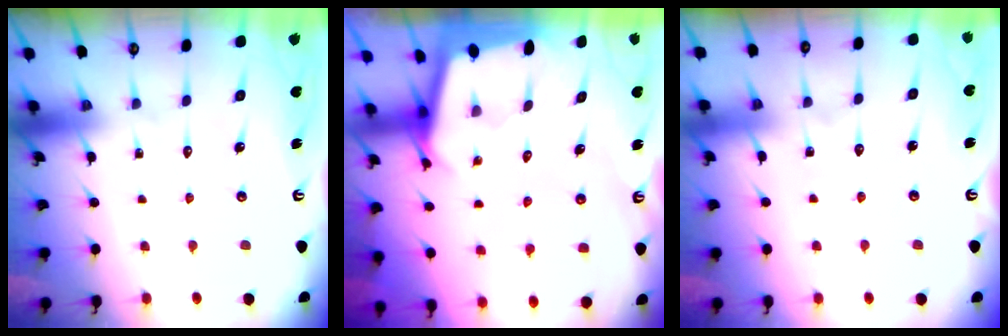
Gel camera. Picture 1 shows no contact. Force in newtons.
{"total": 2.3, "press": 2.3, "slide": 0.1}
{"total": 3.4, "press": 3.4, "slide": 0.4}